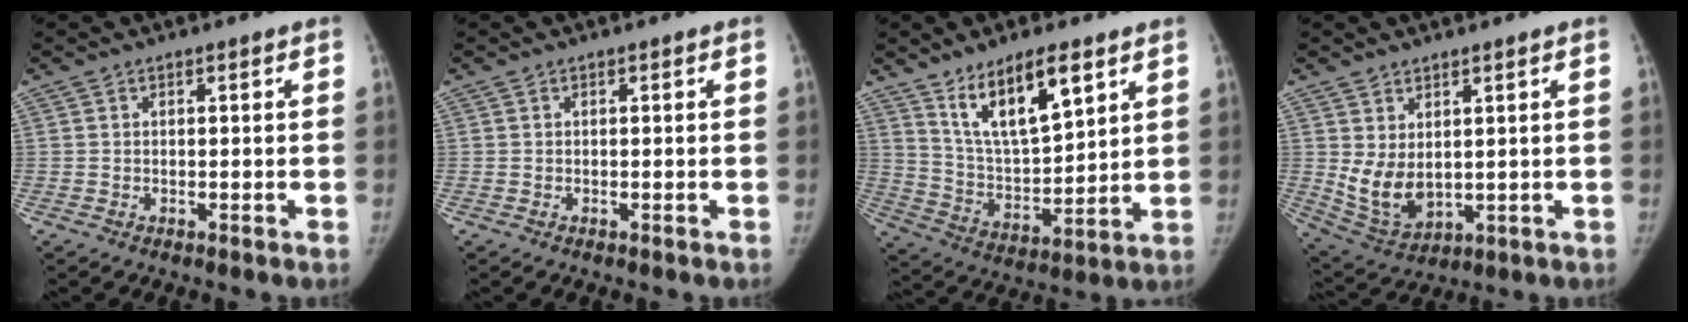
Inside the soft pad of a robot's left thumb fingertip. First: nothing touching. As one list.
[{"total": 0.0}, {"total": 14.1, "force": [8.3, 5.0, 10.2], "torque": [-0.155, -0.047, 0.161]}, {"total": 7.9, "force": [1.8, 4.7, 6.1], "torque": [-0.103, -0.025, 0.056]}]